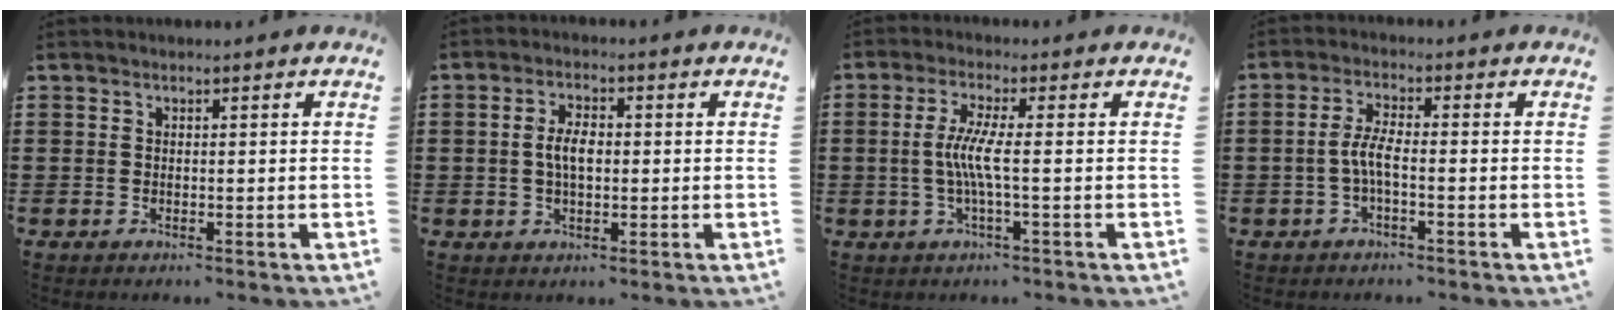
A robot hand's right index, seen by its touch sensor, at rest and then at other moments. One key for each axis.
{"total": 4.2, "fx": 0.0, "fy": 2.0, "fz": 3.7, "tx": -0.070, "ty": 0.001, "tz": -0.006}
{"total": 5.2, "fx": -0.5, "fy": 0.1, "fz": 5.2, "tx": -0.117, "ty": -0.012, "tz": -0.021}
{"total": 3.9, "fx": -1.2, "fy": 0.8, "fz": 3.6, "tx": -0.088, "ty": -0.005, "tz": -0.030}